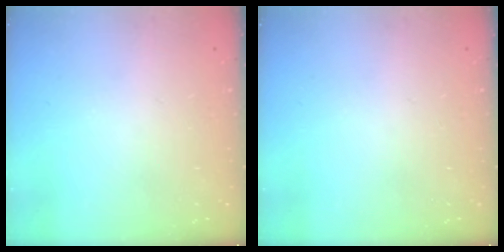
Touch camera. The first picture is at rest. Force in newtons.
{"total": 0.0}